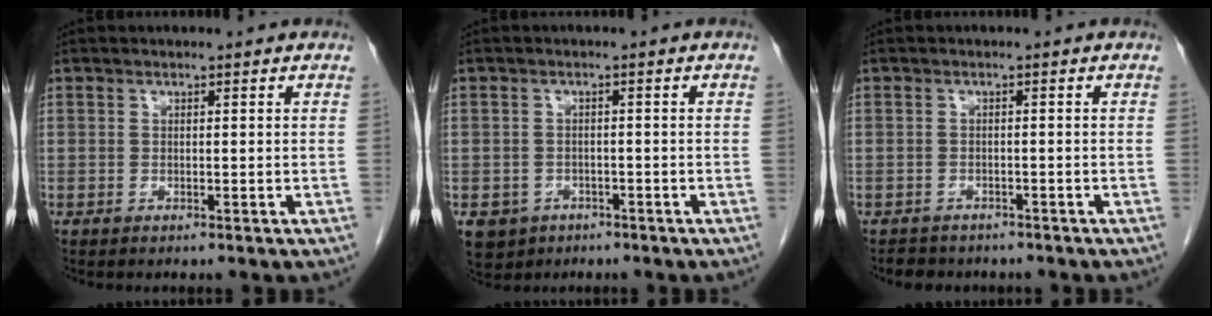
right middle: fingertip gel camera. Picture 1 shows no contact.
{"total": 5.4, "force": [-3.0, 4.3, 1.1], "torque": [-0.023, 0.003, -0.041]}
{"total": 3.9, "force": [-3.4, 1.9, 0.6], "torque": [-0.019, 0.000, -0.043]}